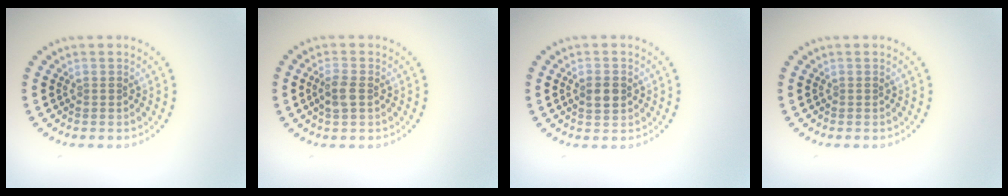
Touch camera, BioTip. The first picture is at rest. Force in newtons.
{"total": 1.9, "press": 1.9, "slide": 0.4}
{"total": 2.0, "press": 2.0, "slide": 0.1}
{"total": 0.0}